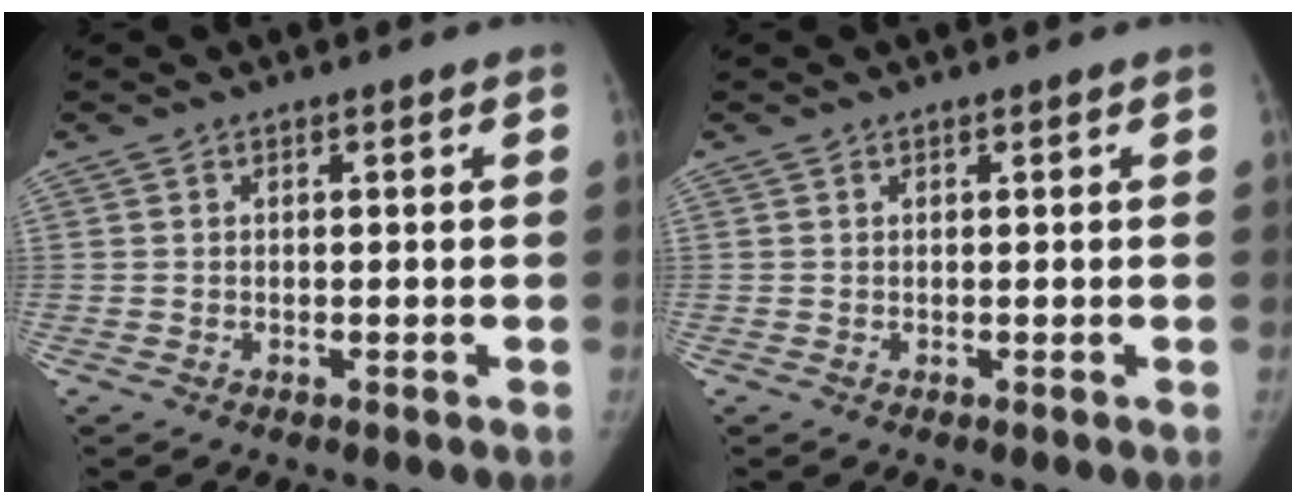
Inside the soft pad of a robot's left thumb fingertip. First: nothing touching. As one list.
[{"total": 0.0}]